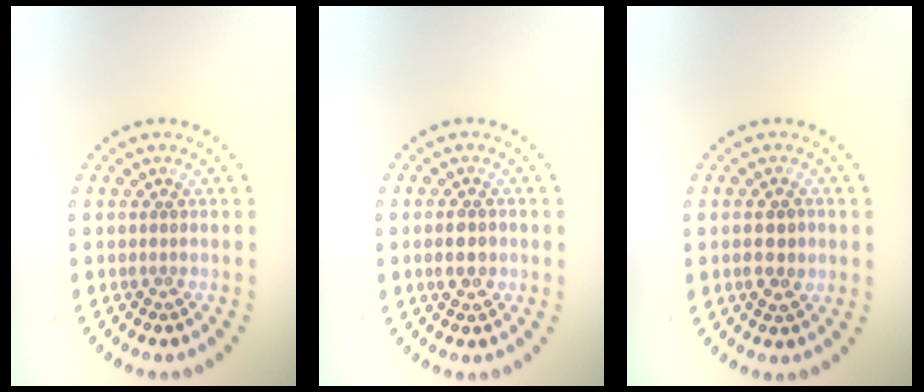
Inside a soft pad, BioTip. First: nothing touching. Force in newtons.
{"total": 2.6, "press": 2.6, "slide": 0.2}
{"total": 2.5, "press": 2.5, "slide": 0.3}